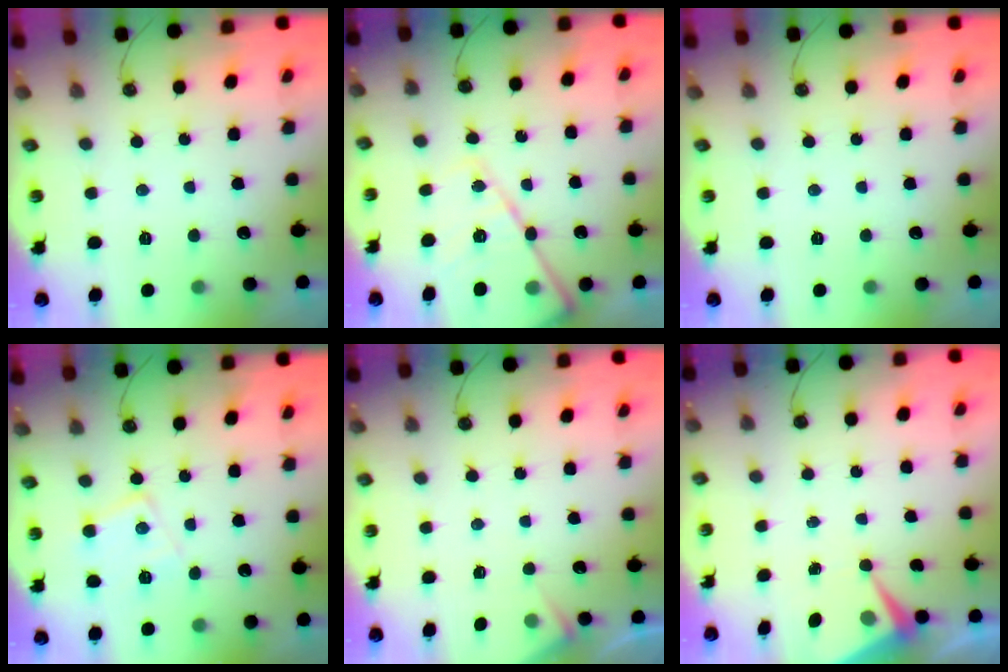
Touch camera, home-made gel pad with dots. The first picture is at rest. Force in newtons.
{"total": 15.8, "press": 15.7, "slide": 1.3}
{"total": 0.0}
{"total": 10.3, "press": 10.3, "slide": 0.6}
{"total": 4.4, "press": 4.4, "slide": 0.4}
{"total": 7.2, "press": 7.2, "slide": 0.4}